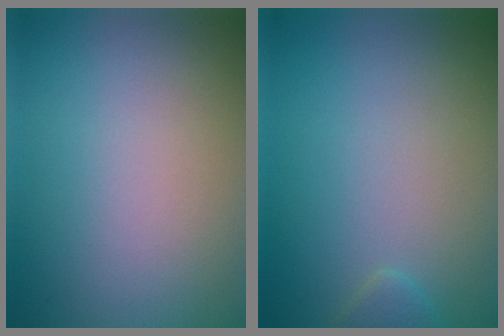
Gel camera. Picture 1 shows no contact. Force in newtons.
{"total": 1.0, "press": 1.0, "slide": 0.1}